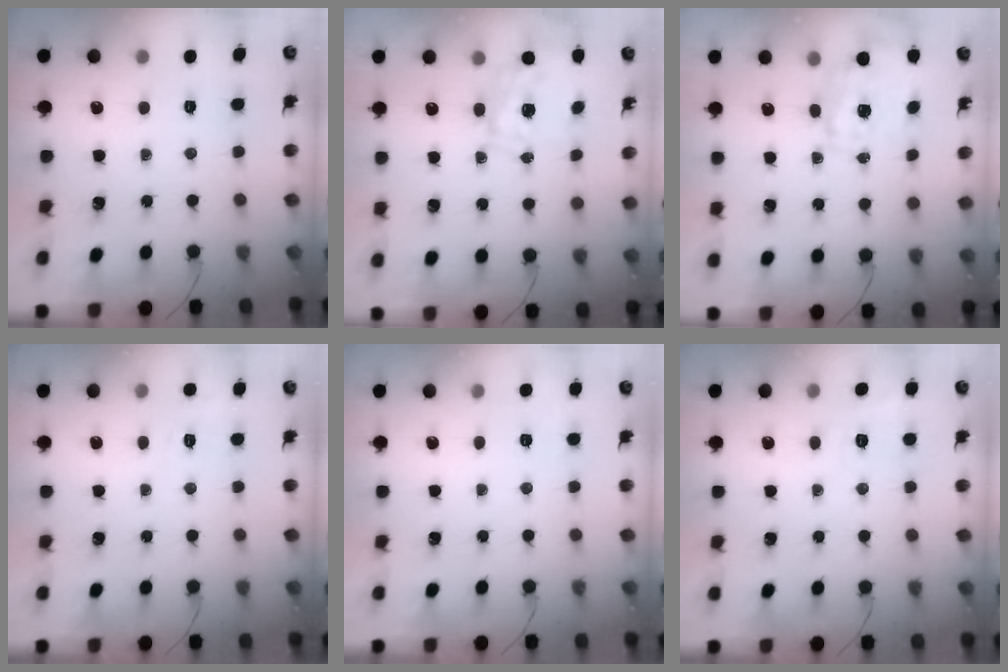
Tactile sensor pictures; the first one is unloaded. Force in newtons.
{"total": 1.7, "press": 1.5, "slide": 0.7}
{"total": 1.7, "press": 1.6, "slide": 0.5}
{"total": 5.4, "press": 4.9, "slide": 2.1}
{"total": 3.3, "press": 3.0, "slide": 1.5}
{"total": 4.3, "press": 3.7, "slide": 2.1}